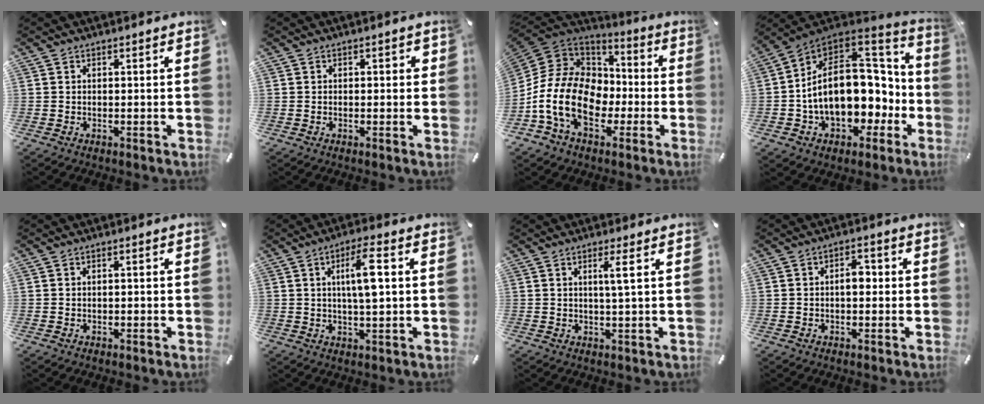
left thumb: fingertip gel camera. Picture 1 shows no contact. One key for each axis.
{"total": 1.1, "fx": -0.3, "fy": 0.7, "fz": 0.8, "tx": -0.016, "ty": 0.003, "tz": -0.006}
{"total": 18.0, "fx": -5.5, "fy": 13.5, "fz": 10.6, "tx": -0.235, "ty": 0.023, "tz": -0.088}
{"total": 22.2, "fx": -0.6, "fy": 15.6, "fz": 15.8, "tx": -0.272, "ty": -0.017, "tz": -0.001}
{"total": 0.7, "fx": -0.3, "fy": 0.5, "fz": 0.5, "tx": -0.010, "ty": 0.000, "tz": -0.006}
{"total": 8.7, "fx": 1.3, "fy": 2.0, "fz": 8.4, "tx": -0.157, "ty": 0.003, "tz": 0.016}
{"total": 3.9, "fx": 1.0, "fy": 0.0, "fz": 3.7, "tx": -0.074, "ty": -0.004, "tz": 0.013}
{"total": 4.4, "fx": -0.1, "fy": 2.4, "fz": 3.6, "tx": -0.054, "ty": 0.007, "tz": -0.009}